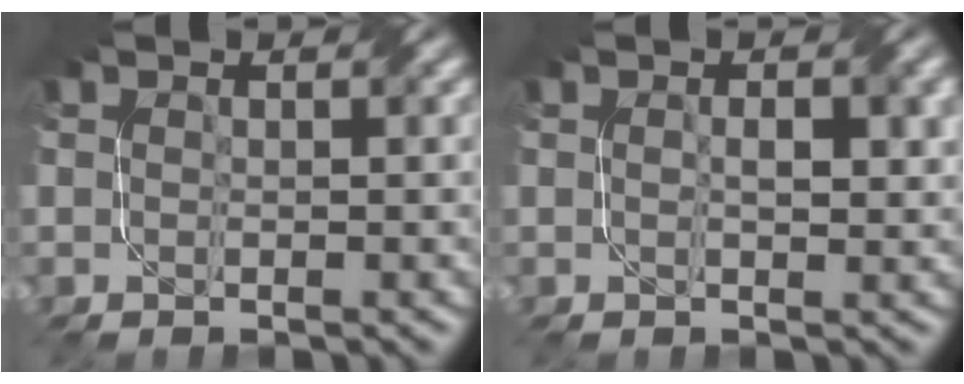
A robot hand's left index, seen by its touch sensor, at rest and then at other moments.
{"total": 2.0, "force": [0.3, 0.7, 1.8], "torque": [-0.031, 0.001, 0.007]}